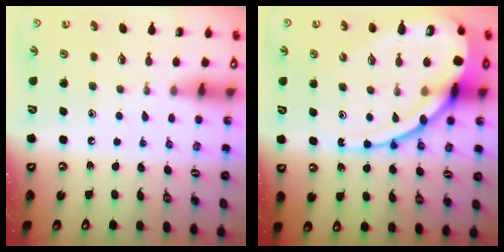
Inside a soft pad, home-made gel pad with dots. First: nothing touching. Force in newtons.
{"total": 20.3, "press": 20.2, "slide": 2.2}